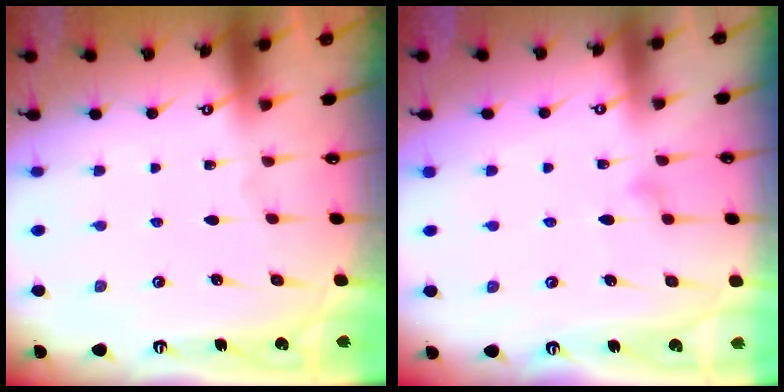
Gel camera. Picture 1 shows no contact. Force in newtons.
{"total": 8.3, "press": 8.3, "slide": 0.5}